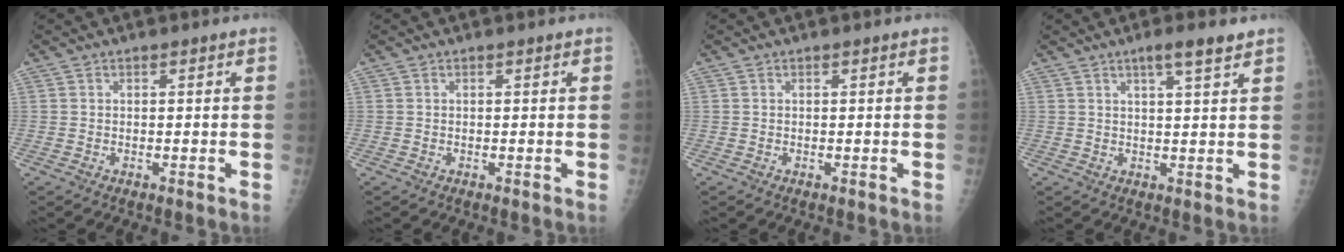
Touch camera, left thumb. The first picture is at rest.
{"total": 0.0}
{"total": 0.0}
{"total": 4.3, "force": [2.8, 0.3, 3.3], "torque": [-0.051, -0.015, 0.045]}